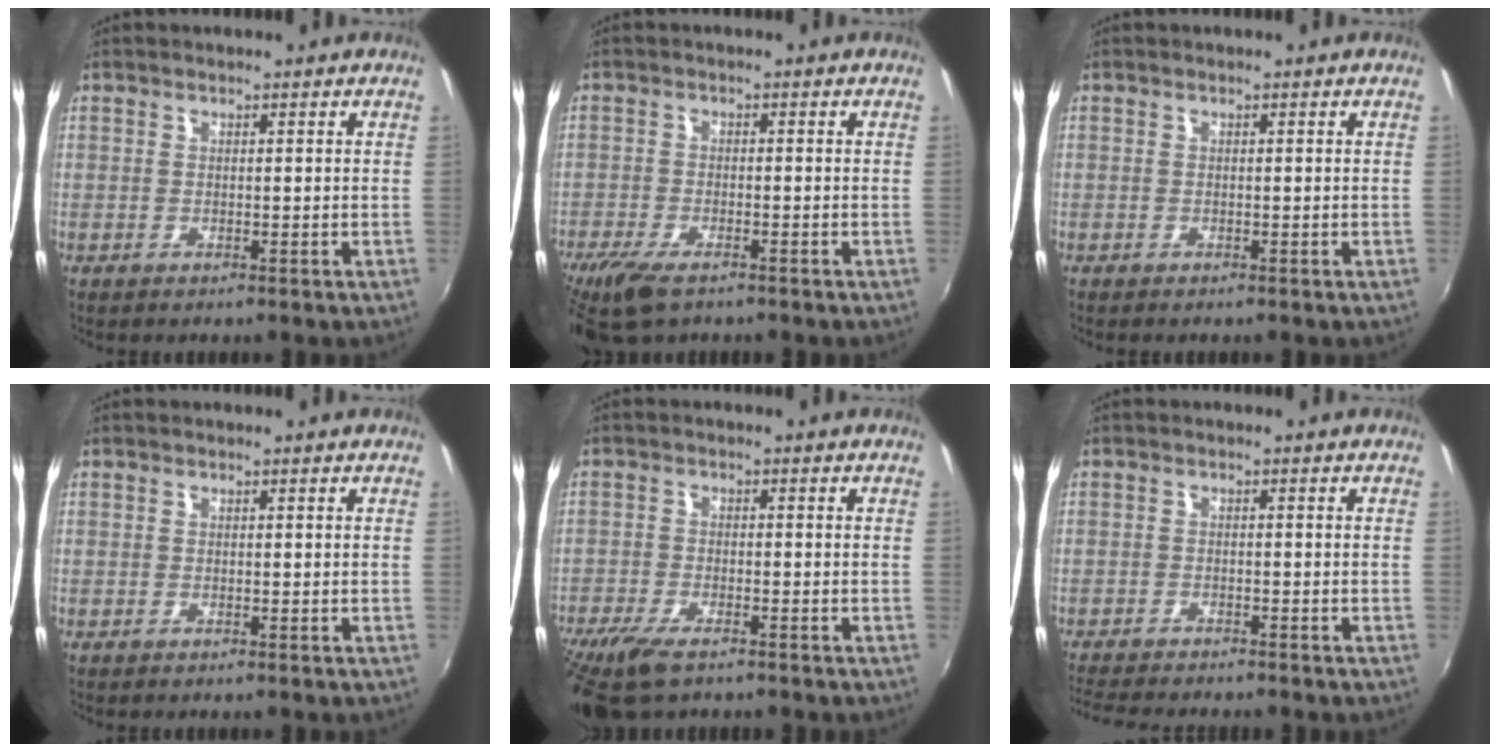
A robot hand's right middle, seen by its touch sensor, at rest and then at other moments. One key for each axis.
{"total": 8.1, "fx": -5.8, "fy": 2.9, "fz": 4.9, "tx": -0.122, "ty": -0.024, "tz": -0.109}
{"total": 0.0}
{"total": 0.0}
{"total": 10.1, "fx": -7.2, "fy": 3.5, "fz": 6.1, "tx": -0.151, "ty": -0.033, "tz": -0.136}
{"total": 7.3, "fx": -6.8, "fy": 0.9, "fz": 2.7, "tx": -0.072, "ty": -0.022, "tz": -0.113}